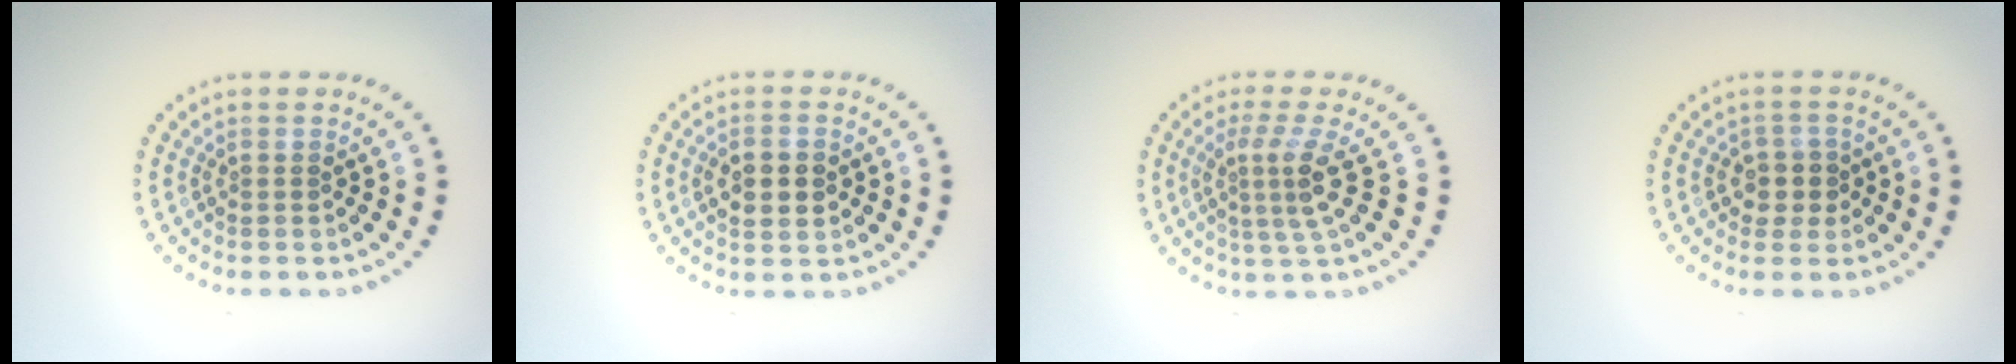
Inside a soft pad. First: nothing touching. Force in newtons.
{"total": 3.6, "press": 3.6, "slide": 0.2}
{"total": 3.4, "press": 2.3, "slide": 2.5}
{"total": 2.3, "press": 2.0, "slide": 1.2}